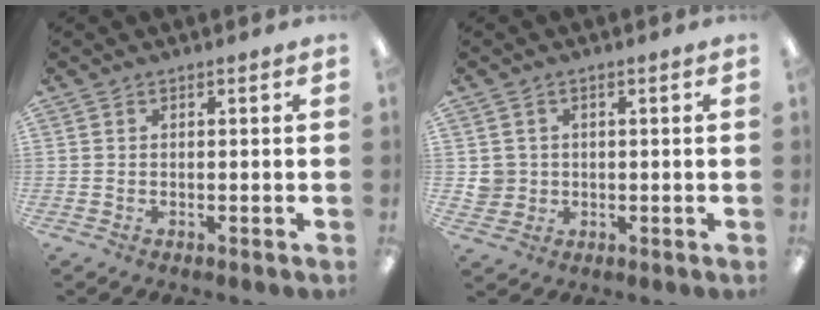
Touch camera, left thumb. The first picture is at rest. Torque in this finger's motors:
{"motor_torque": [-0.06, 0.06, 0.00, 0.02, 0.00]}